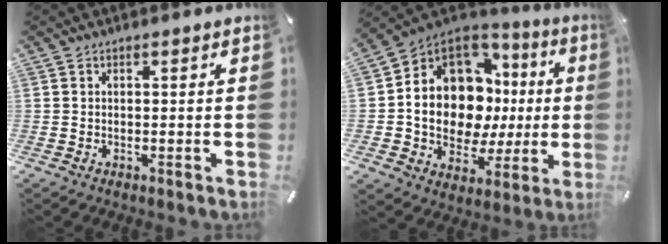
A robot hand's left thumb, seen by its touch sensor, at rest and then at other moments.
{"total": 14.9, "force": [1.3, 11.9, 8.8], "torque": [-0.163, -0.037, 0.029]}